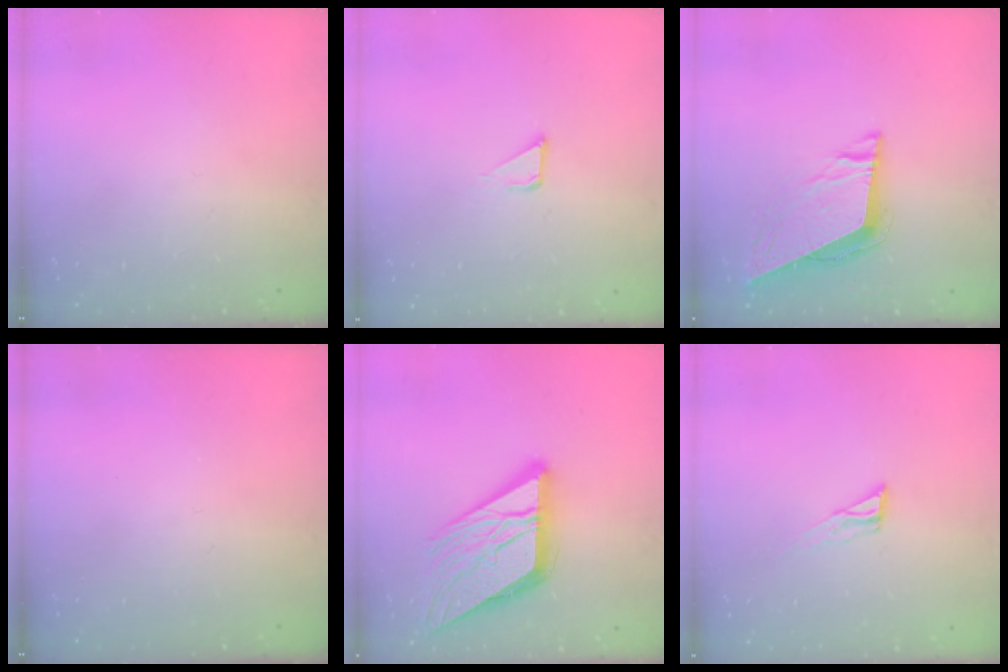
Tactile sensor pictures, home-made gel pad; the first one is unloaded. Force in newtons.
{"total": 2.8, "press": 2.8, "slide": 0.1}
{"total": 9.2, "press": 8.9, "slide": 2.2}
{"total": 0.0}
{"total": 17.4, "press": 17.3, "slide": 1.3}
{"total": 6.5, "press": 6.5, "slide": 0.4}